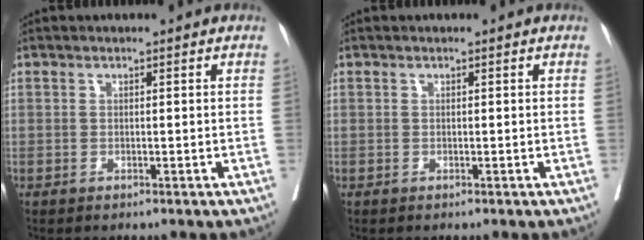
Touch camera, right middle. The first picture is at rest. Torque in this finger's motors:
{"motor_torque": [-0.05, -0.03, 0.00, 0.00]}